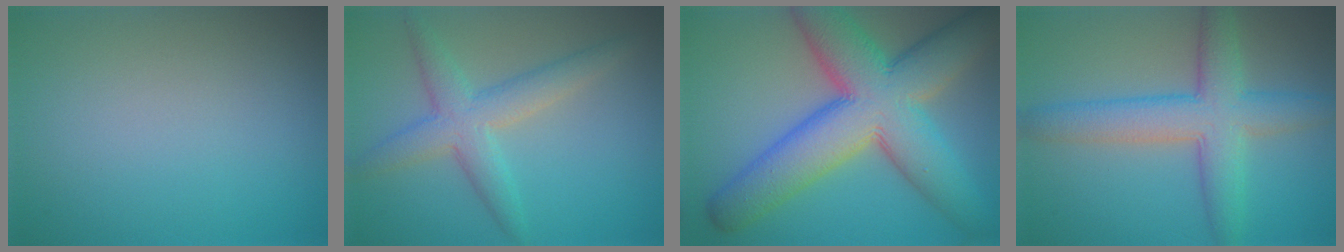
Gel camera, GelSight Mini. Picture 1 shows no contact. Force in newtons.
{"total": 4.3, "press": 4.3, "slide": 0.3}
{"total": 12.6, "press": 12.6, "slide": 0.4}
{"total": 6.1, "press": 6.1, "slide": 0.2}